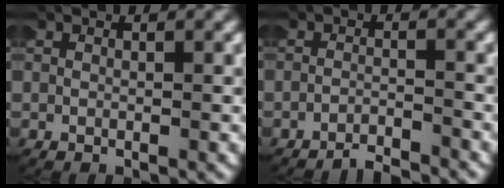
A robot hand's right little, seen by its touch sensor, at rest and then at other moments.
{"total": 3.3, "force": [-3.3, 0.1, 0.0], "torque": [0.001, -0.010, -0.054]}